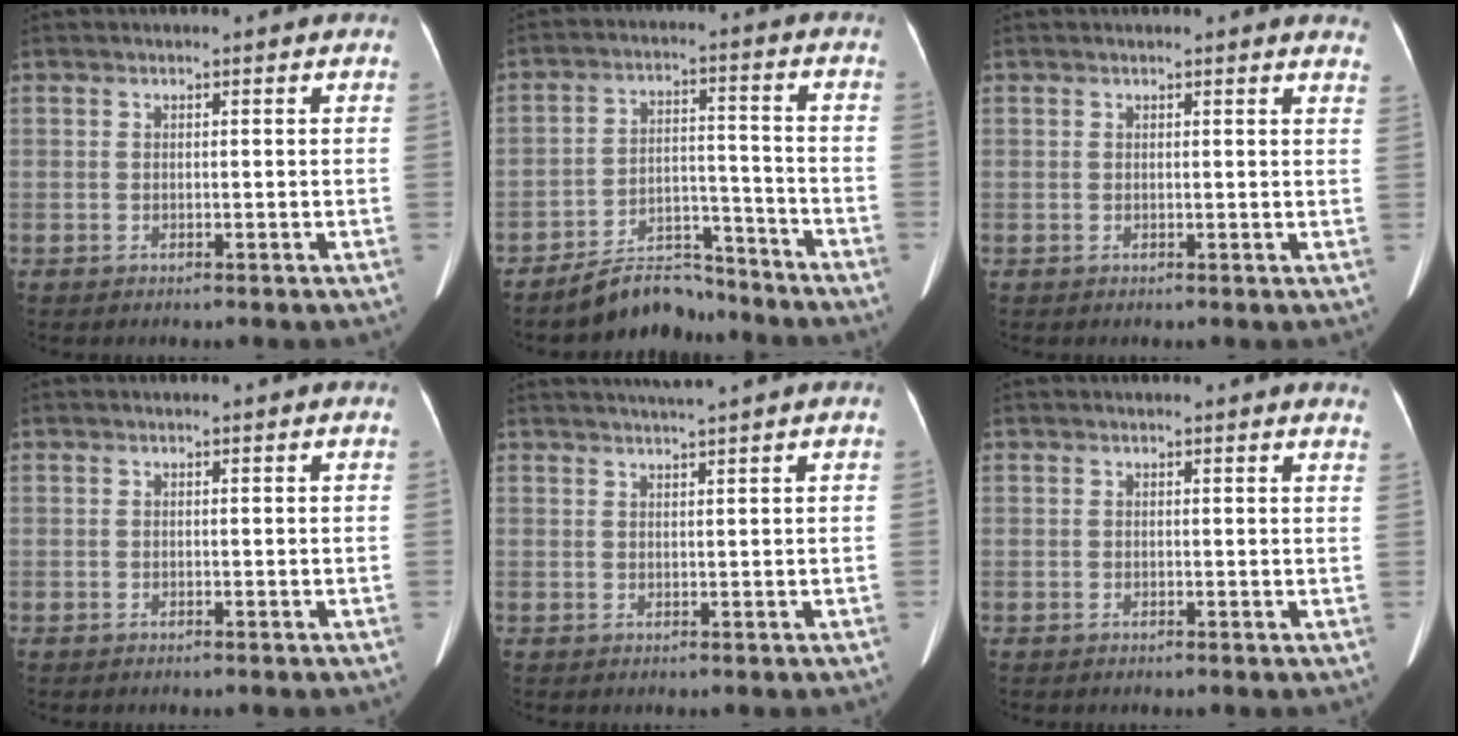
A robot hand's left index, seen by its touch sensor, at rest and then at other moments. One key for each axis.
{"total": 8.4, "fx": -7.9, "fy": 2.6, "fz": 1.3, "tx": -0.022, "ty": 0.024, "tz": -0.128}
{"total": 4.8, "fx": 4.6, "fy": 0.6, "fz": 1.0, "tx": 0.003, "ty": -0.016, "tz": 0.020}
{"total": 0.0}
{"total": 3.1, "fx": 2.7, "fy": -1.0, "fz": 1.2, "tx": -0.014, "ty": 0.011, "tz": 0.048}
{"total": 3.4, "fx": 3.3, "fy": 0.3, "fz": 0.8, "tx": -0.006, "ty": -0.011, "tz": 0.013}